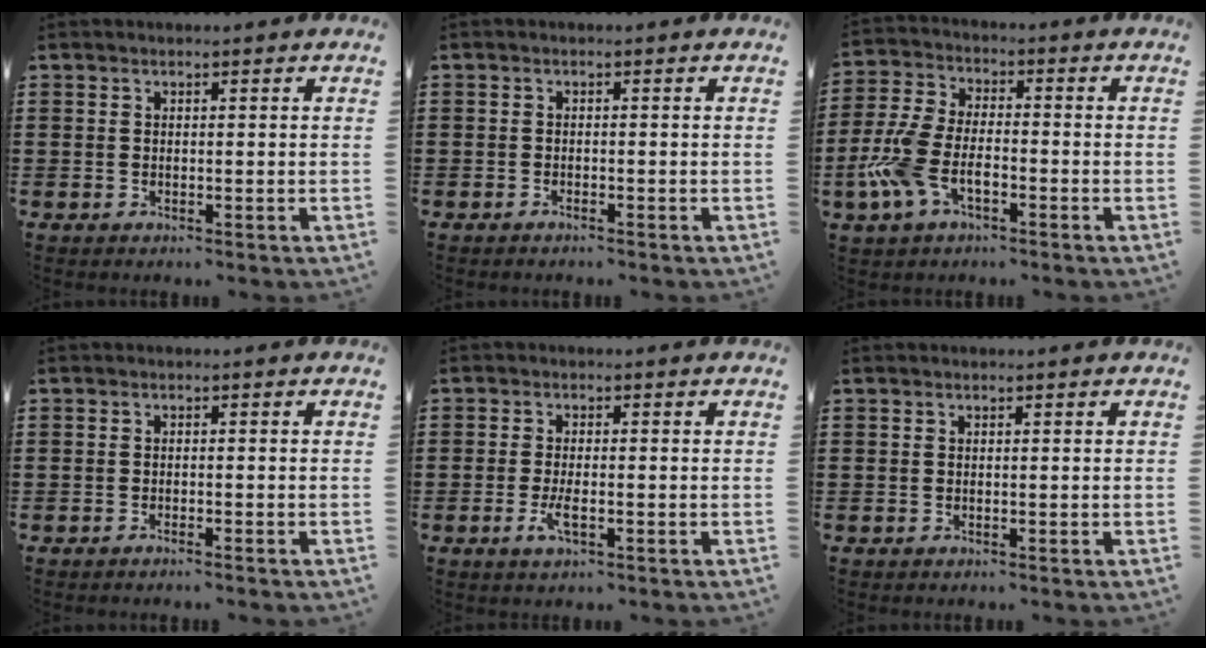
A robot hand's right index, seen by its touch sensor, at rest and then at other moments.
{"total": 0.7, "force": [-0.7, 0.0, 0.1], "torque": [-0.003, -0.001, -0.015]}
{"total": 8.3, "force": [-3.1, 4.3, 6.3], "torque": [-0.164, -0.002, -0.066]}
{"total": 0.8, "force": [-0.8, -0.1, 0.2], "torque": [-0.006, -0.001, -0.015]}
{"total": 3.0, "force": [-1.0, 0.8, 2.7], "torque": [-0.059, -0.006, -0.022]}
{"total": 0.0}